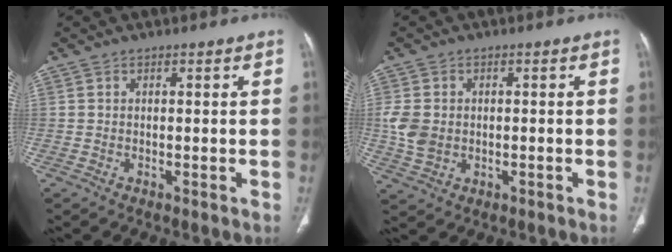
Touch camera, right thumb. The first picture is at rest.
{"total": 5.4, "force": [-0.3, 4.2, 3.3], "torque": [-0.065, 0.003, 0.000]}